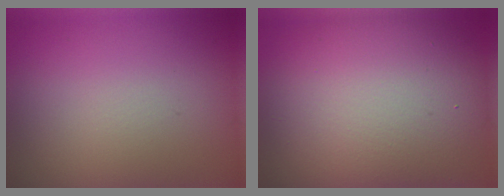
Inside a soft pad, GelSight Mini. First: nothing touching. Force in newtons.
{"total": 13.9, "press": 13.9, "slide": 0.8}